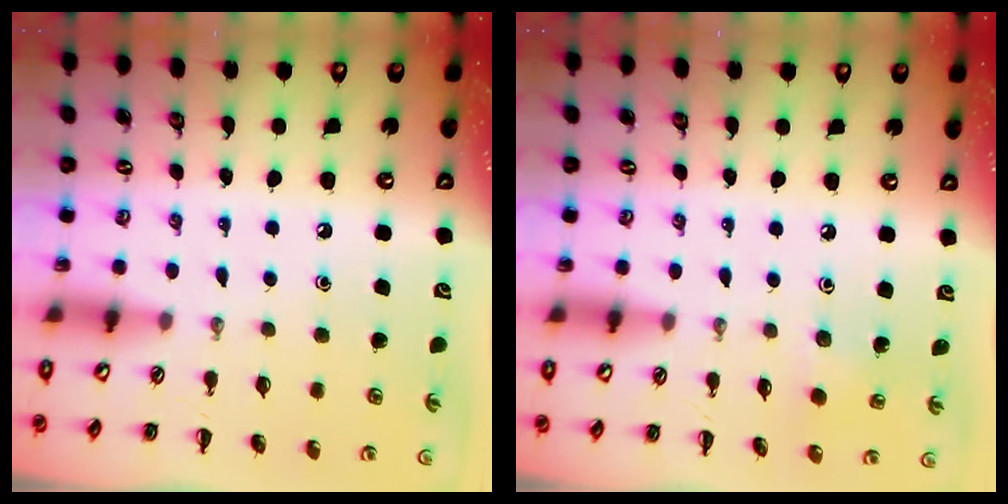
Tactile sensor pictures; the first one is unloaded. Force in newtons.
{"total": 2.4, "press": 2.3, "slide": 0.8}